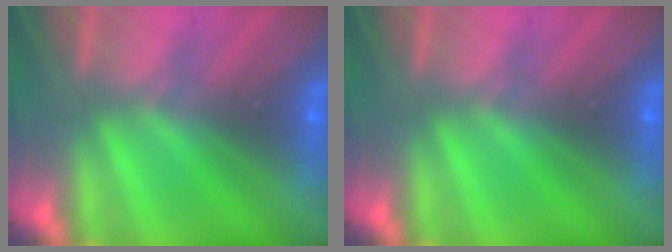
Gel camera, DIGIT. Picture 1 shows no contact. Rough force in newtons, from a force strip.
{"total": 0.0}